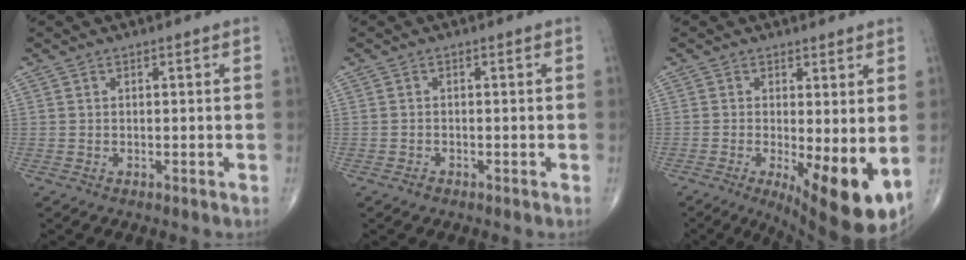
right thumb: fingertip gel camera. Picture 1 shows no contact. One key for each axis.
{"total": 0.9, "fx": -0.7, "fy": 0.5, "fz": 0.3, "tx": -0.006, "ty": 0.001, "tz": -0.013}
{"total": 11.6, "fx": -2.1, "fy": 3.7, "fz": 10.8, "tx": -0.156, "ty": -0.026, "tz": -0.020}